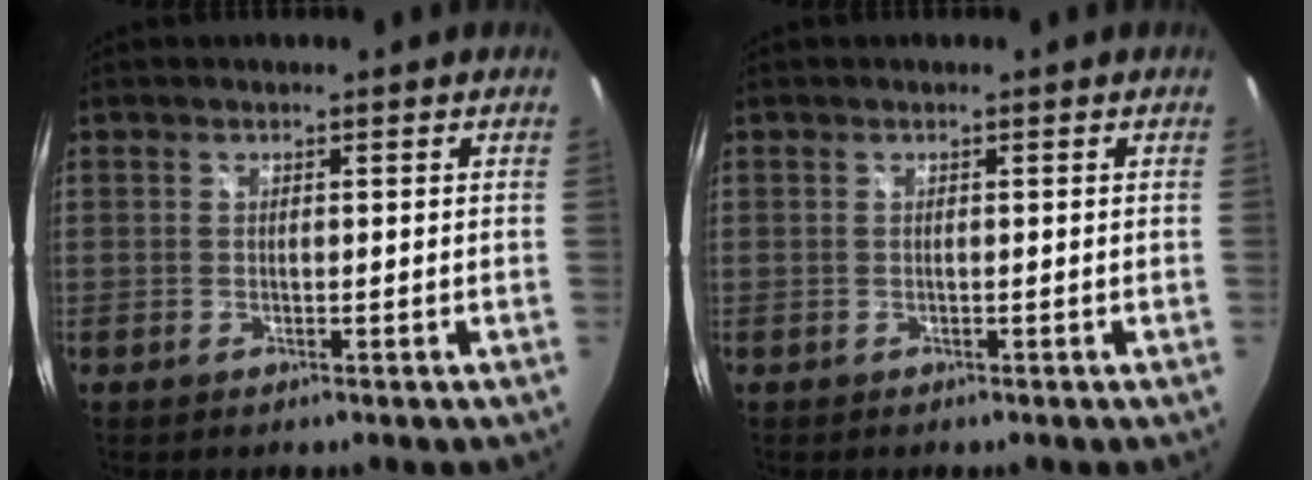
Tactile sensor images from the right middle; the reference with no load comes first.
{"total": 0.0}